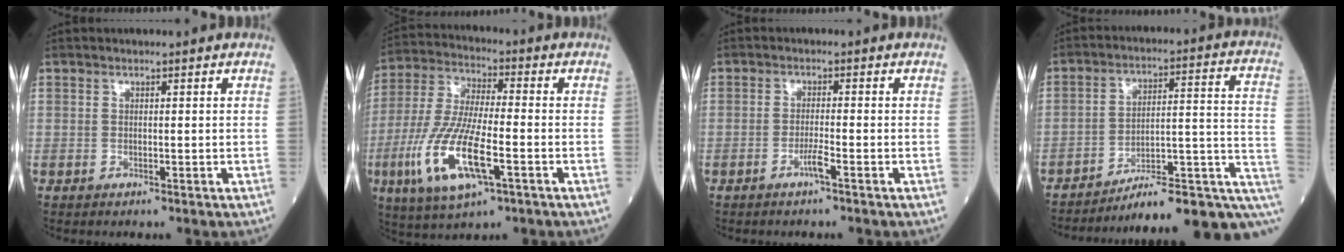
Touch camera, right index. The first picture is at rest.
{"total": 14.7, "force": [-5.1, 3.4, 13.4], "torque": [-0.288, -0.018, -0.091]}
{"total": 2.1, "force": [-1.2, -0.3, 1.7], "torque": [-0.034, -0.002, -0.026]}
{"total": 17.9, "force": [-11.4, 3.6, 13.3], "torque": [-0.113, 0.060, -0.152]}